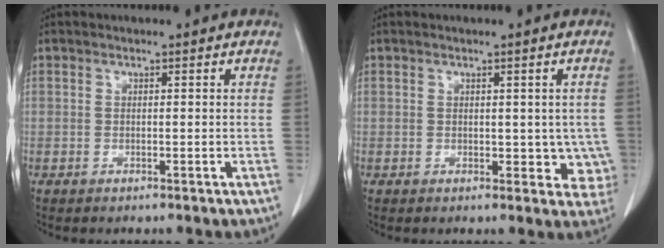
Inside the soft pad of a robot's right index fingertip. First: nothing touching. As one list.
[{"total": 4.2, "force": [0.2, 2.8, 3.2], "torque": [-0.014, 0.000, 0.006]}]